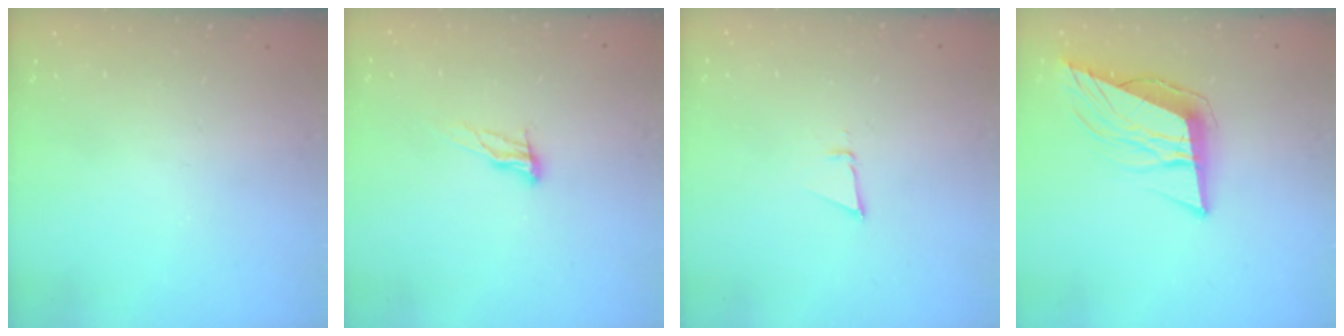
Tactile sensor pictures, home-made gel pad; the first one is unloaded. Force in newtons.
{"total": 8.7, "press": 8.4, "slide": 2.4}
{"total": 2.6, "press": 2.5, "slide": 0.8}
{"total": 12.4, "press": 11.9, "slide": 3.6}